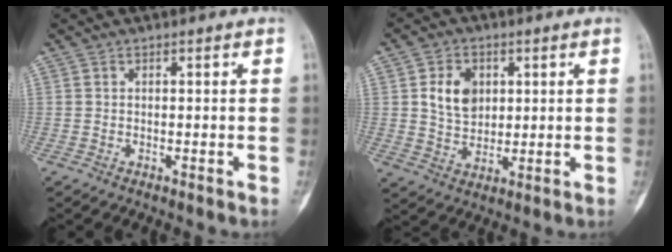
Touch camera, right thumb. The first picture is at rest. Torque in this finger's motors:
{"motor_torque": [0.55, 0.73, 0.27, -0.18, 0.04]}